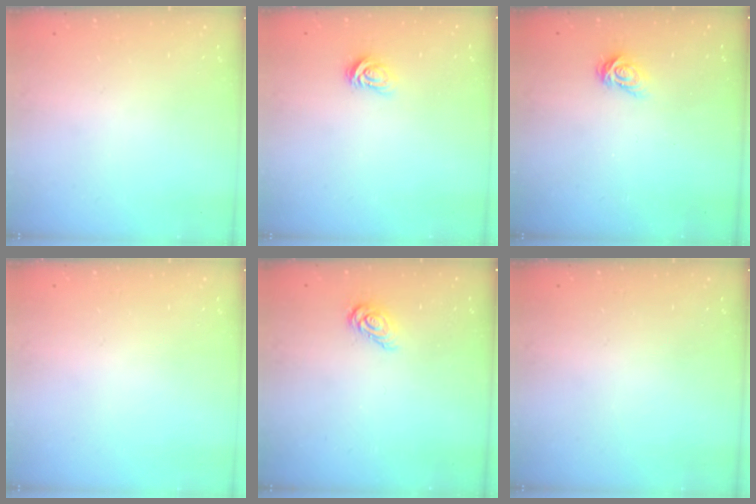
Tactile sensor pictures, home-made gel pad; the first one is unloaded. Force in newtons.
{"total": 2.9, "press": 2.8, "slide": 0.4}
{"total": 4.1, "press": 4.1, "slide": 0.5}
{"total": 0.0}
{"total": 6.5, "press": 6.5, "slide": 0.3}
{"total": 0.0}